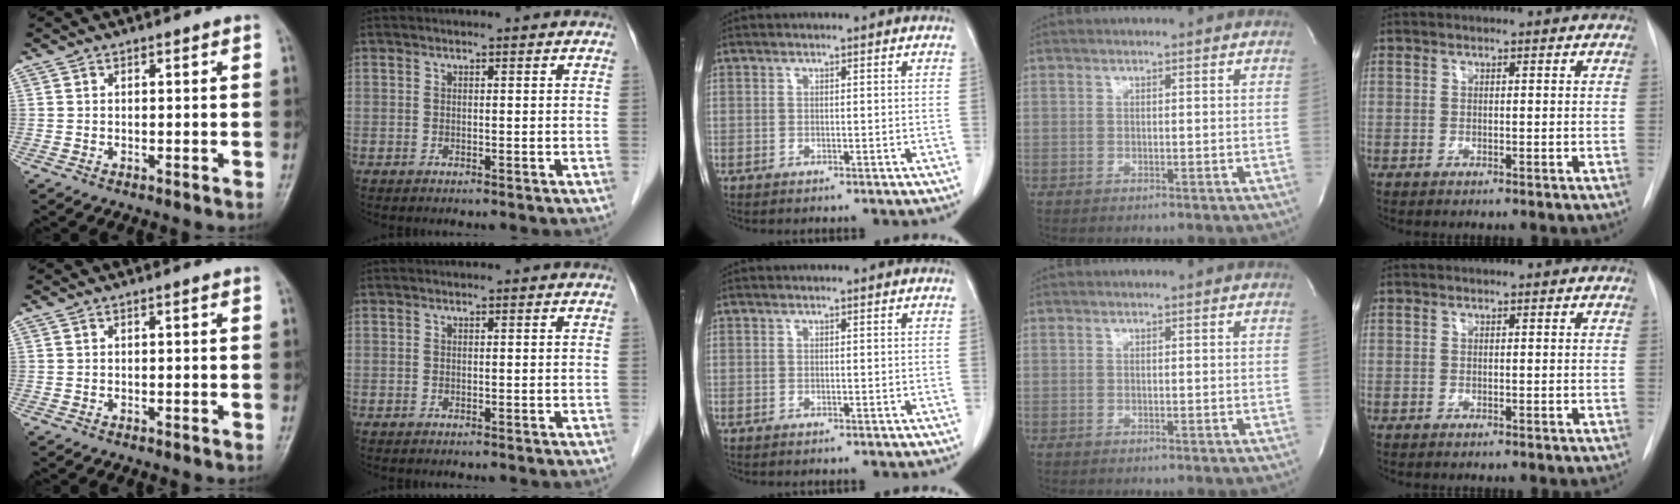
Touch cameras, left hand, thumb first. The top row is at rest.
{}